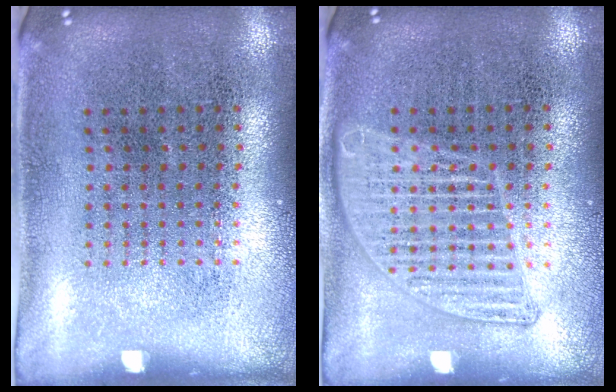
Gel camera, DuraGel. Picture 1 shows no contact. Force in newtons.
{"total": 2.2, "press": 2.2, "slide": 0.4}